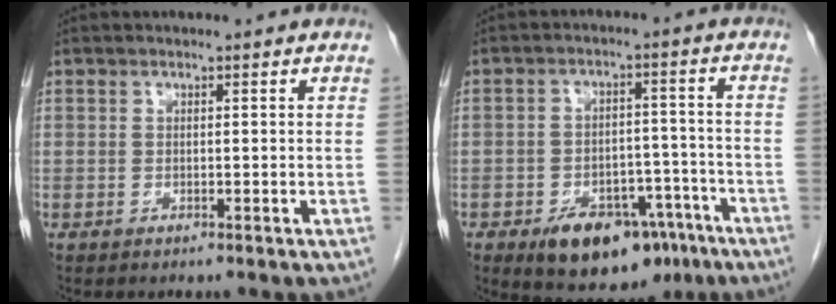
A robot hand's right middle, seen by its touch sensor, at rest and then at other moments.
{"total": 13.7, "force": [-8.4, 7.8, 7.5], "torque": [-0.078, 0.023, -0.114]}